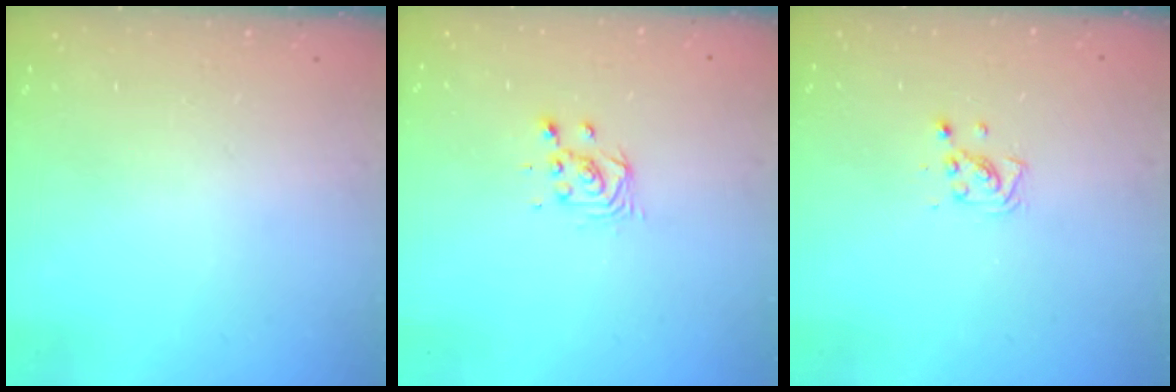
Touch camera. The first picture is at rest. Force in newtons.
{"total": 3.7, "press": 3.7, "slide": 0.3}
{"total": 5.0, "press": 4.7, "slide": 1.7}